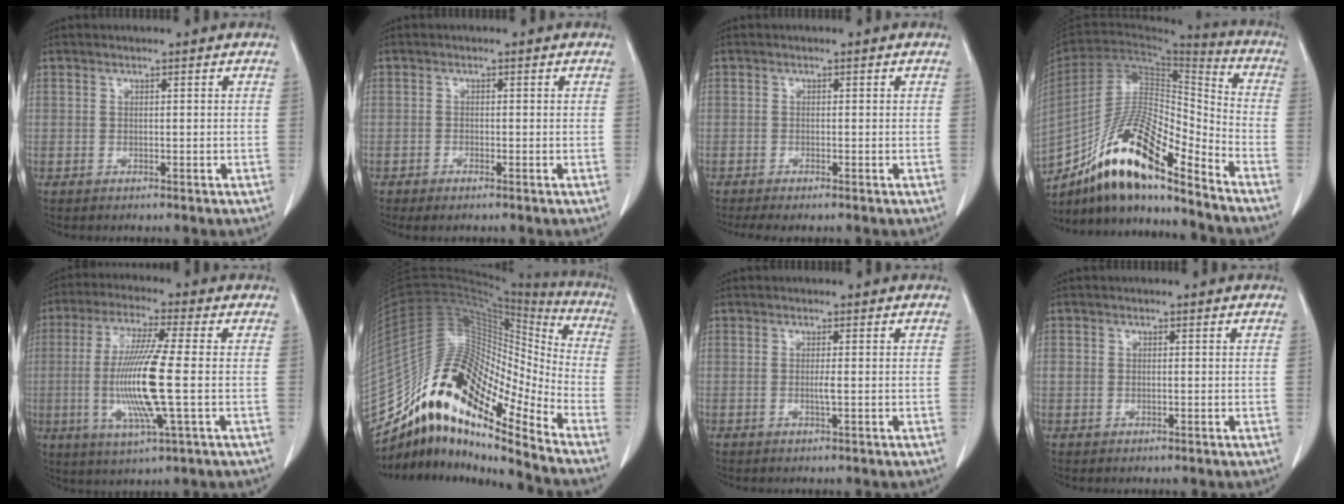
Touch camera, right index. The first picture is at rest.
{"total": 1.5, "force": [-1.0, 0.3, 1.0], "torque": [-0.017, -0.002, -0.015]}
{"total": 2.9, "force": [-2.2, 0.5, 1.8], "torque": [-0.026, -0.006, -0.034]}
{"total": 18.2, "force": [-13.4, 3.2, 11.9], "torque": [-0.219, 0.008, -0.241]}
{"total": 12.7, "force": [-1.4, 0.0, 12.7], "torque": [-0.260, -0.013, -0.034]}
{"total": 17.0, "force": [-12.9, 3.7, 10.4], "torque": [-0.176, 0.077, -0.232]}
{"total": 1.1, "force": [-0.2, -0.2, 1.1], "torque": [-0.023, -0.002, -0.004]}
{"total": 1.6, "force": [-0.1, 1.3, 1.0], "torque": [-0.023, 0.010, 0.001]}